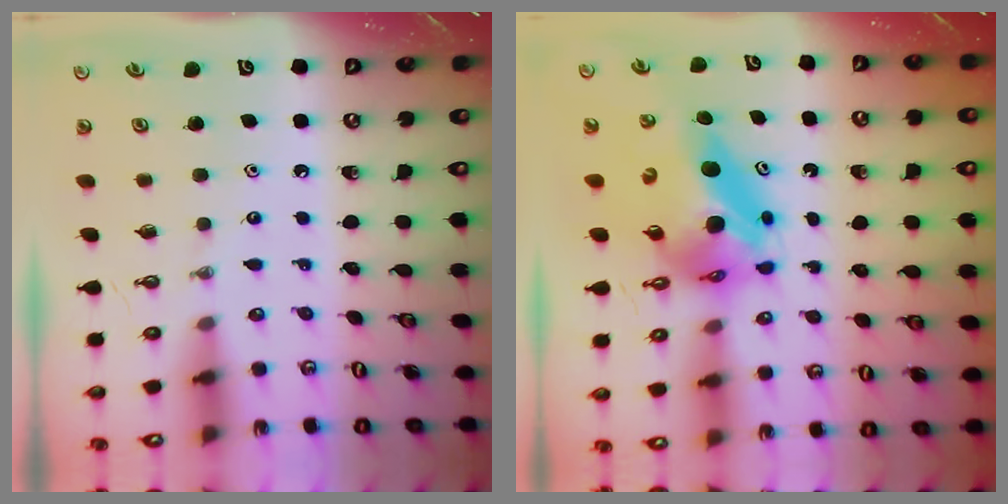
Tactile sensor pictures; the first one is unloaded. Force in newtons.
{"total": 12.0, "press": 11.9, "slide": 1.0}